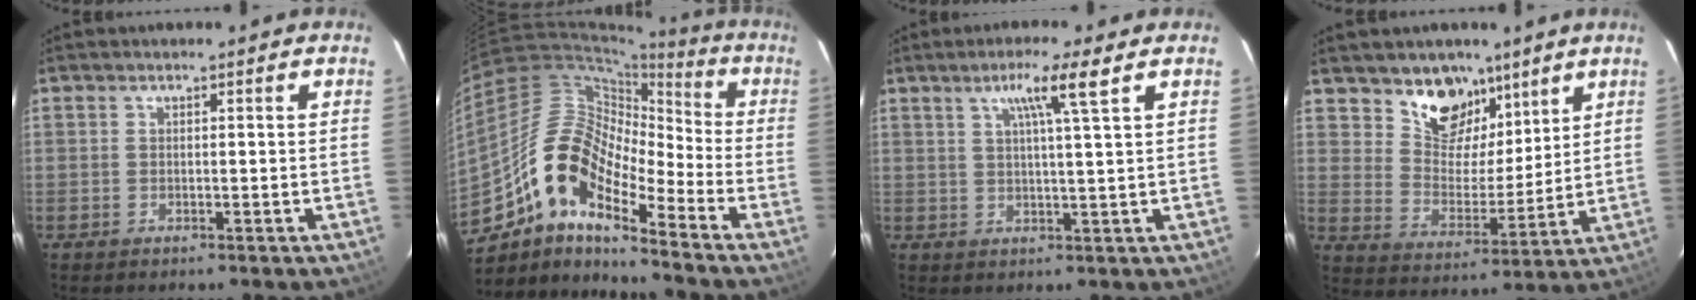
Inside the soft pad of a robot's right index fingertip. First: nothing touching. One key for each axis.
{"total": 14.8, "fx": -9.2, "fy": 5.2, "fz": 10.3, "tx": -0.172, "ty": 0.008, "tz": -0.192}
{"total": 5.8, "fx": 3.0, "fy": -0.8, "fz": 4.9, "tx": -0.083, "ty": 0.005, "tz": 0.051}
{"total": 11.4, "fx": 7.9, "fy": 7.2, "fz": 4.0, "tx": -0.068, "ty": -0.010, "tz": 0.141}